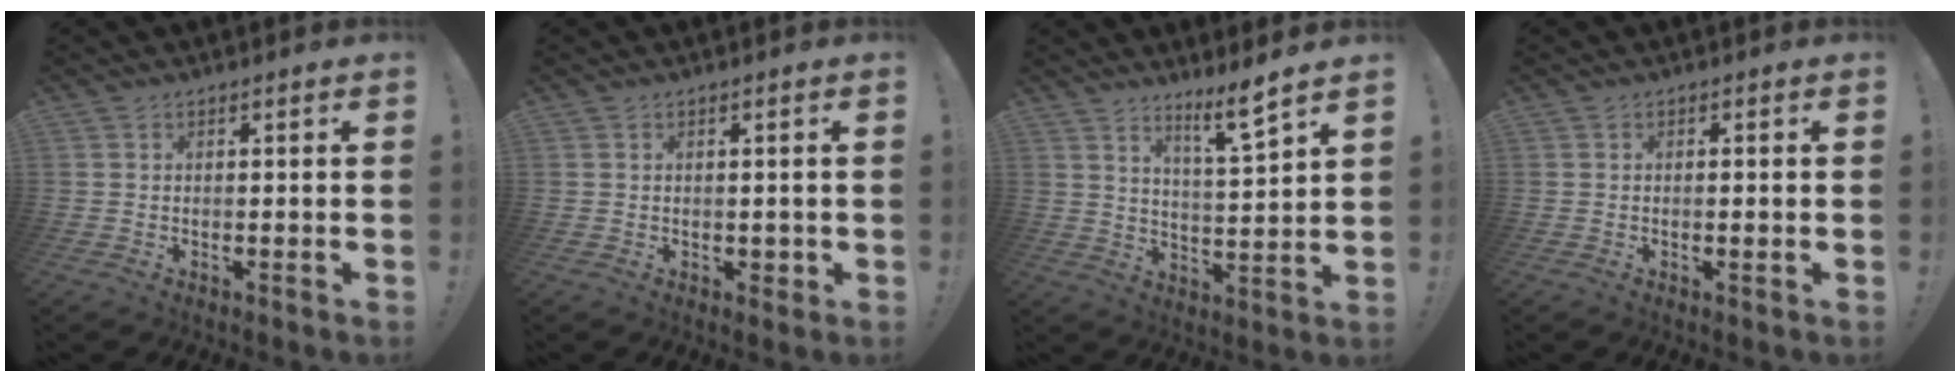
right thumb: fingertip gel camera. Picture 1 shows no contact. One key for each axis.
{"total": 1.1, "fx": -0.1, "fy": 0.9, "fz": 0.6, "tx": -0.008, "ty": 0.003, "tz": -0.002}
{"total": 8.7, "fx": 6.3, "fy": -0.1, "fz": 6.0, "tx": -0.089, "ty": -0.048, "tz": 0.099}
{"total": 1.0, "fx": -0.2, "fy": 0.1, "fz": 0.9, "tx": -0.015, "ty": 0.000, "tz": -0.004}